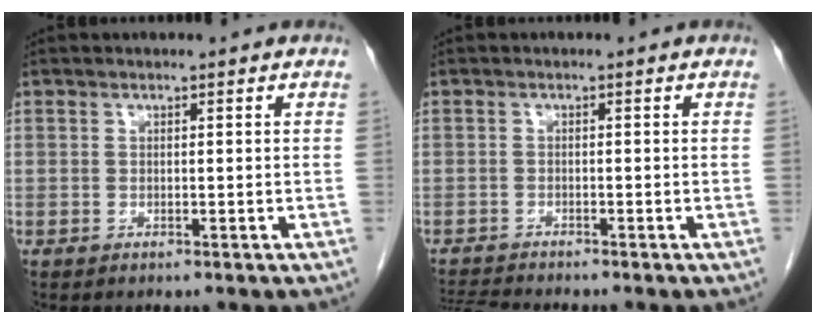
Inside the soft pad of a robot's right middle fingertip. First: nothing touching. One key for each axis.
{"total": 3.4, "fx": -3.3, "fy": -1.0, "fz": 0.3, "tx": -0.011, "ty": -0.019, "tz": -0.061}